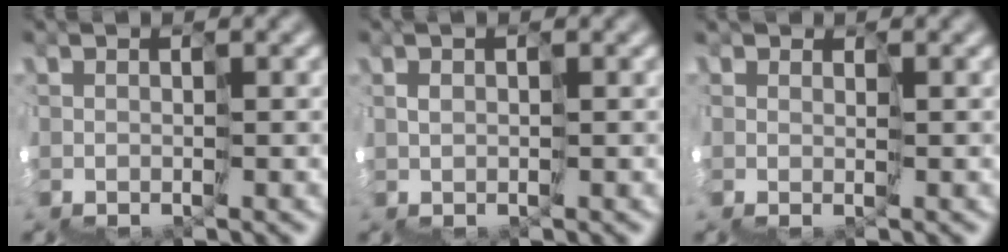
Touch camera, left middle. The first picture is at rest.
{"total": 0.7, "force": [0.4, 0.3, 0.5], "torque": [-0.007, 0.010, 0.009]}
{"total": 0.9, "force": [0.8, 0.4, 0.2], "torque": [-0.003, 0.008, 0.014]}